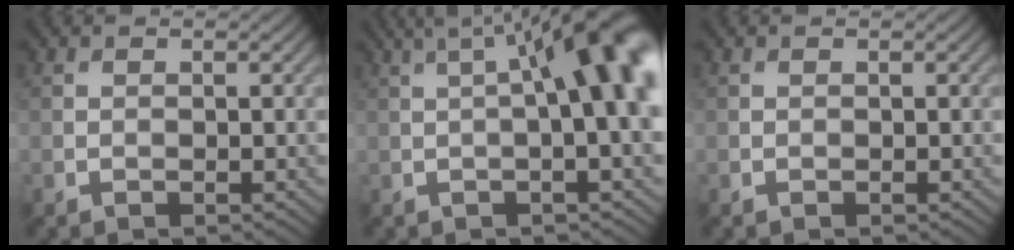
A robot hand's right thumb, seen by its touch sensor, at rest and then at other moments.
{"total": 12.0, "force": [2.1, 3.1, 11.4], "torque": [-0.133, 0.028, 0.025]}
{"total": 0.0}